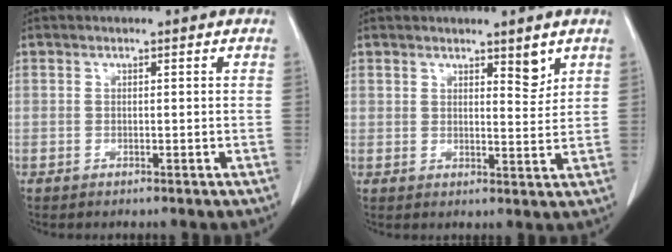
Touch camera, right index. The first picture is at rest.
{"total": 3.3, "force": [2.4, 1.1, 1.9], "torque": [-0.024, -0.010, 0.037]}